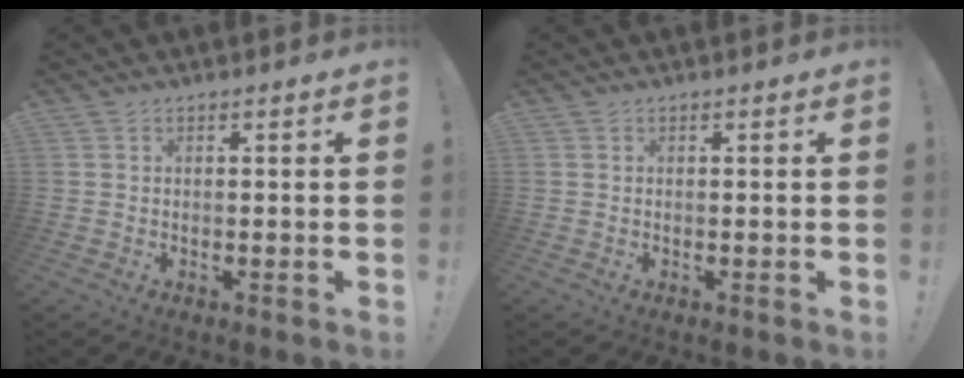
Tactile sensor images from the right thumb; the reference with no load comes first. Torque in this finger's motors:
{"motor_torque": [-0.04, -0.04, -0.08, 0.12, 0.03]}